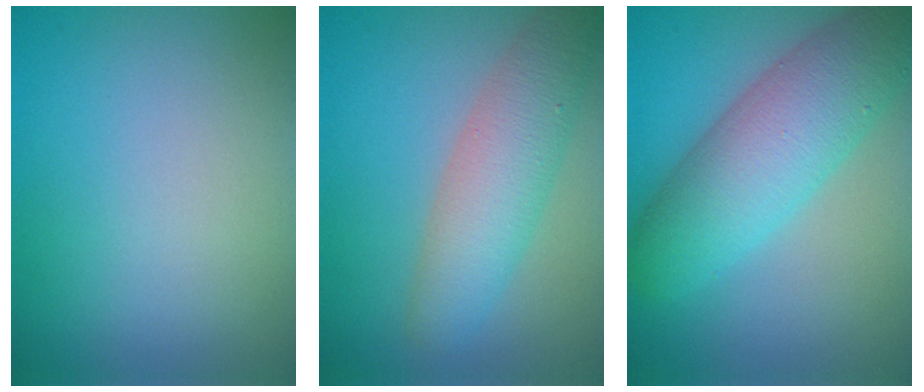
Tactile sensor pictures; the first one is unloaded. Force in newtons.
{"total": 5.5, "press": 5.5, "slide": 0.2}
{"total": 8.2, "press": 8.2, "slide": 0.2}